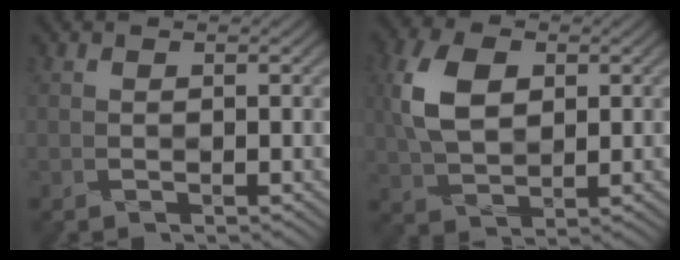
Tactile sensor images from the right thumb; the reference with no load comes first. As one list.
[{"total": 8.0, "force": [1.5, 5.2, 6.0], "torque": [-0.143, 0.011, 0.024]}]